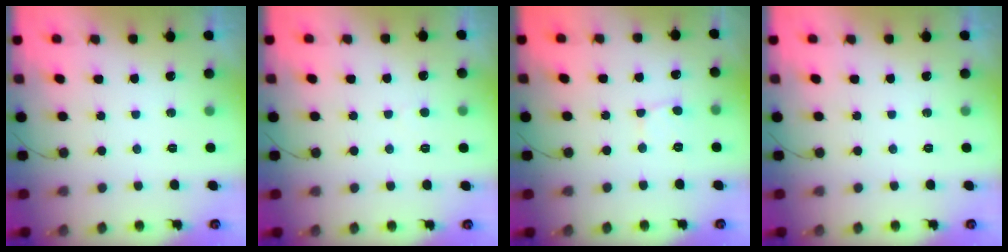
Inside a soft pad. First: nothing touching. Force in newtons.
{"total": 2.5, "press": 2.5, "slide": 0.2}
{"total": 2.7, "press": 2.7, "slide": 0.3}
{"total": 0.0}